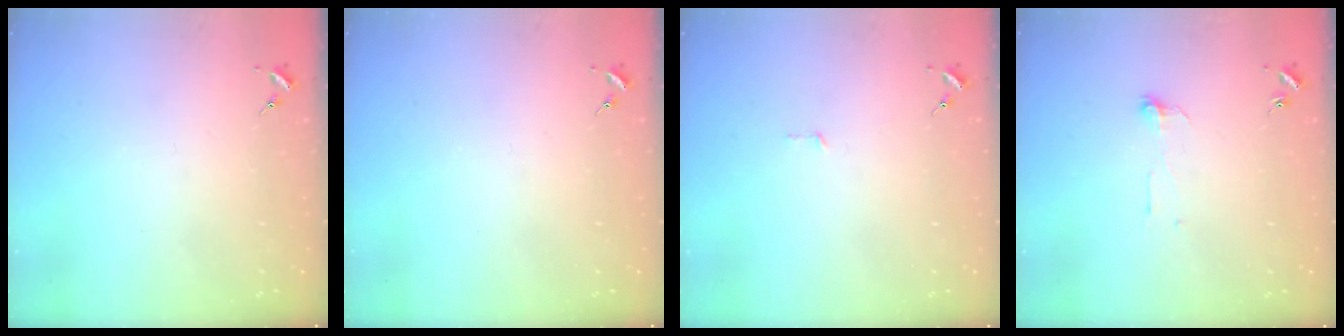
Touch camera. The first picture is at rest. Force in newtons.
{"total": 0.0}
{"total": 3.0, "press": 3.0, "slide": 0.2}
{"total": 5.1, "press": 5.0, "slide": 0.5}